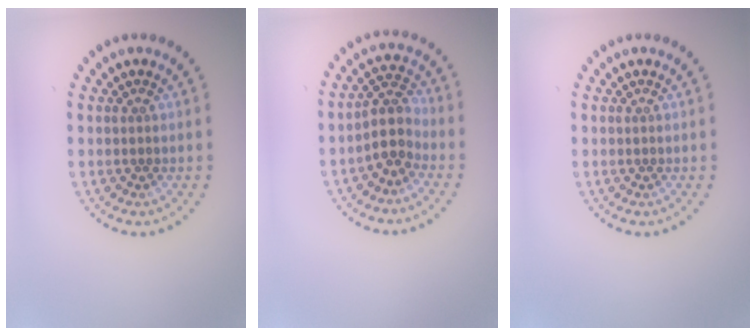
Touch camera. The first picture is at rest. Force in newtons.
{"total": 2.9, "press": 2.3, "slide": 1.7}
{"total": 0.0}